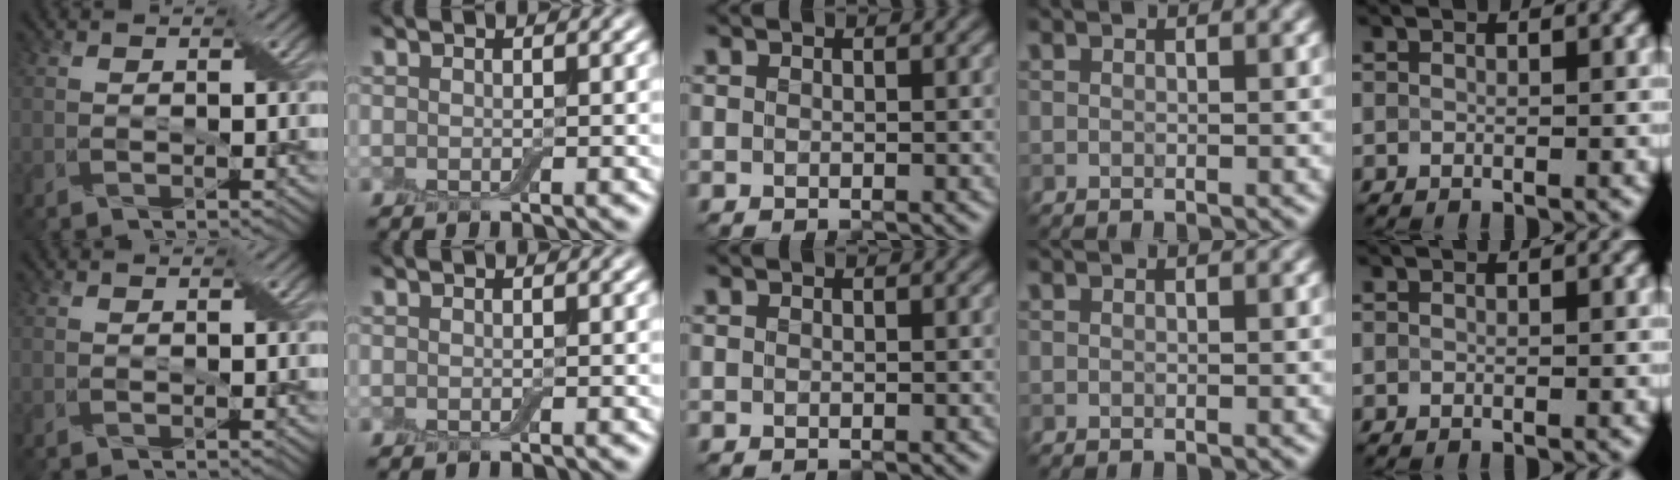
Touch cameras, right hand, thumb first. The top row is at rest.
{}